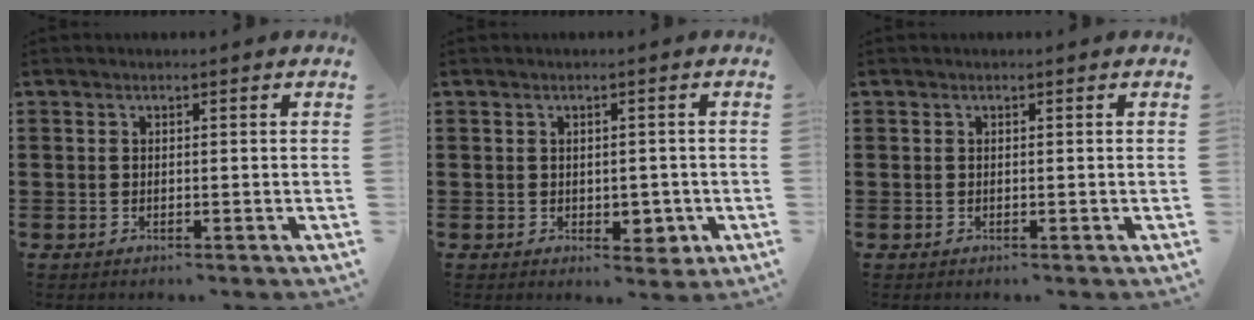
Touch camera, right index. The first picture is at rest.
{"total": 3.0, "force": [-0.6, 2.0, 2.2], "torque": [-0.032, 0.003, -0.012]}
{"total": 0.0}